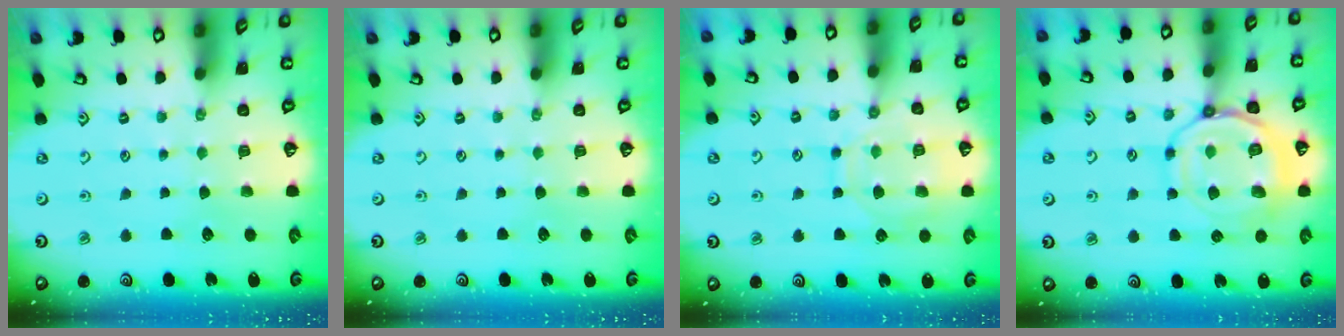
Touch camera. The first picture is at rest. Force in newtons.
{"total": 0.0}
{"total": 11.7, "press": 11.7, "slide": 1.1}
{"total": 14.2, "press": 14.1, "slide": 1.6}